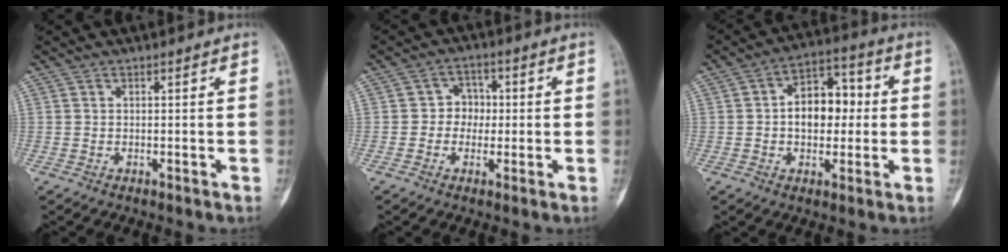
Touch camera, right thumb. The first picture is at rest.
{"total": 4.7, "force": [-0.1, 4.2, 2.1], "torque": [0.008, 0.013, -0.013]}
{"total": 11.5, "force": [0.4, 7.6, 8.6], "torque": [-0.096, 0.030, 0.000]}